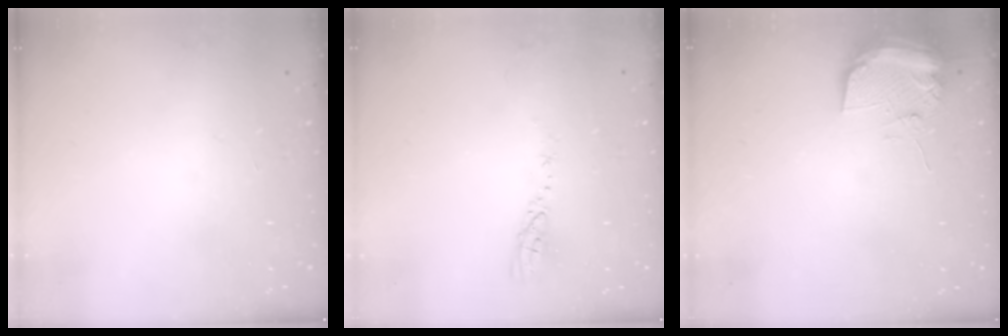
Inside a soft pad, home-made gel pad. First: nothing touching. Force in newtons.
{"total": 3.5, "press": 3.5, "slide": 0.3}
{"total": 10.4, "press": 10.4, "slide": 1.2}